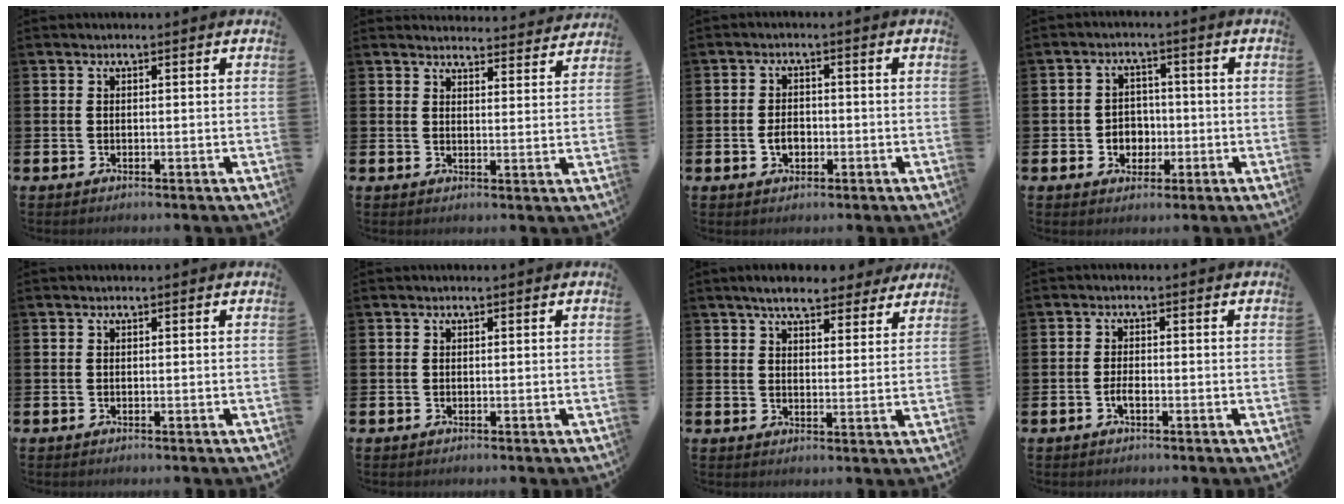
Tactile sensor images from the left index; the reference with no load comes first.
{"total": 3.9, "force": [3.9, 0.4, 0.0], "torque": [0.007, -0.030, 0.067]}
{"total": 2.8, "force": [-0.7, 1.9, 1.9], "torque": [-0.023, -0.002, -0.017]}
{"total": 3.5, "force": [-0.5, 3.3, 0.9], "torque": [-0.018, -0.002, -0.019]}
{"total": 0.0}
{"total": 0.0}
{"total": 6.5, "force": [5.9, 1.8, 2.1], "torque": [-0.036, -0.025, 0.101]}
{"total": 1.7, "force": [-0.7, 0.7, 1.4], "torque": [-0.021, 0.000, -0.015]}